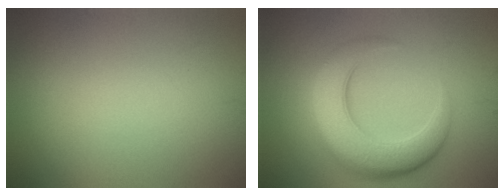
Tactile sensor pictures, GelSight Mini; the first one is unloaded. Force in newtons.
{"total": 7.8, "press": 7.8, "slide": 0.4}